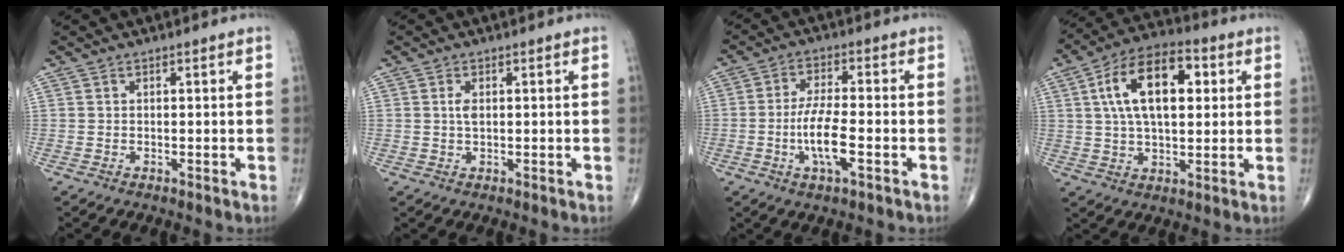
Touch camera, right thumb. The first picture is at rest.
{"total": 1.8, "force": [0.3, 0.9, 1.5], "torque": [-0.028, -0.001, 0.006]}
{"total": 8.1, "force": [-2.4, 2.4, 7.4], "torque": [-0.149, 0.008, -0.046]}
{"total": 15.9, "force": [3.8, 8.2, 13.1], "torque": [-0.214, 0.016, 0.060]}